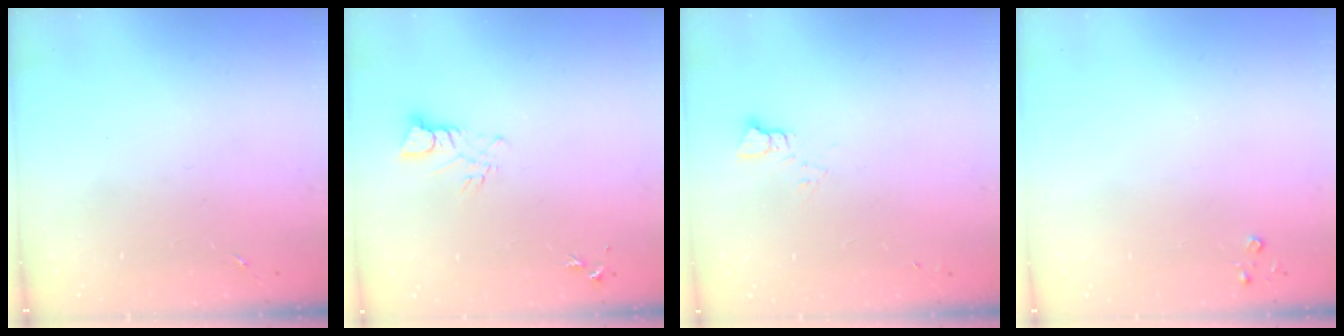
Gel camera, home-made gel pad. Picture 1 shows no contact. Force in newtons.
{"total": 4.0, "press": 4.0, "slide": 0.4}
{"total": 4.1, "press": 4.0, "slide": 0.4}
{"total": 2.6, "press": 2.6, "slide": 0.3}